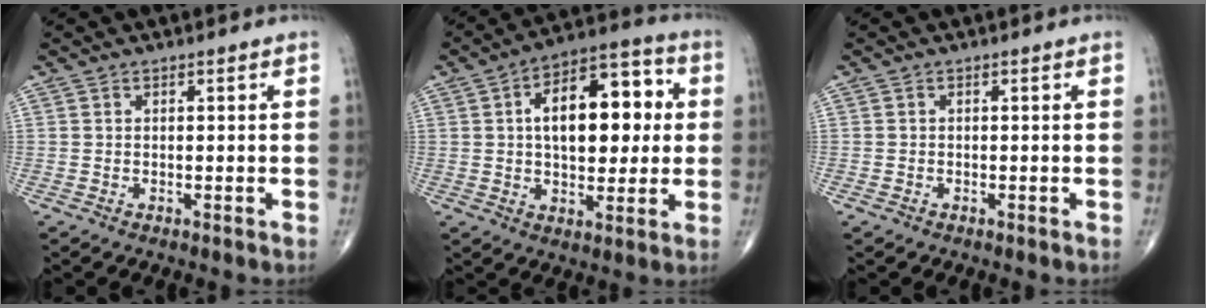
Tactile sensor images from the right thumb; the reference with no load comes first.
{"total": 17.3, "force": [2.6, 9.4, 14.3], "torque": [-0.180, 0.022, 0.035]}
{"total": 0.7, "force": [-0.4, 0.5, 0.3], "torque": [-0.006, 0.001, -0.009]}